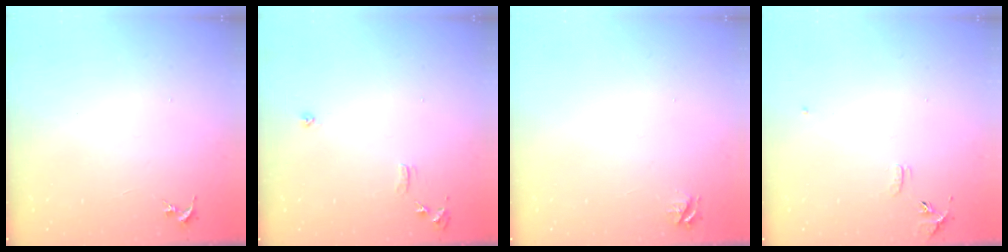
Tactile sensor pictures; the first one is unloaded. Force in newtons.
{"total": 7.4, "press": 7.4, "slide": 0.7}
{"total": 4.2, "press": 4.1, "slide": 0.5}
{"total": 6.9, "press": 6.9, "slide": 0.6}